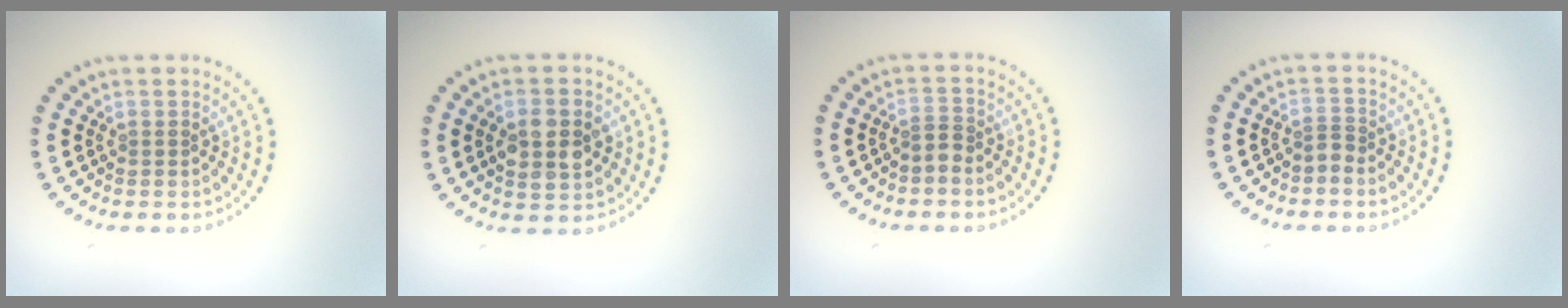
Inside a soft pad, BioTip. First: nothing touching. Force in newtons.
{"total": 4.0, "press": 4.0, "slide": 0.2}
{"total": 1.4, "press": 0.9, "slide": 1.2}
{"total": 1.0, "press": 0.6, "slide": 0.8}